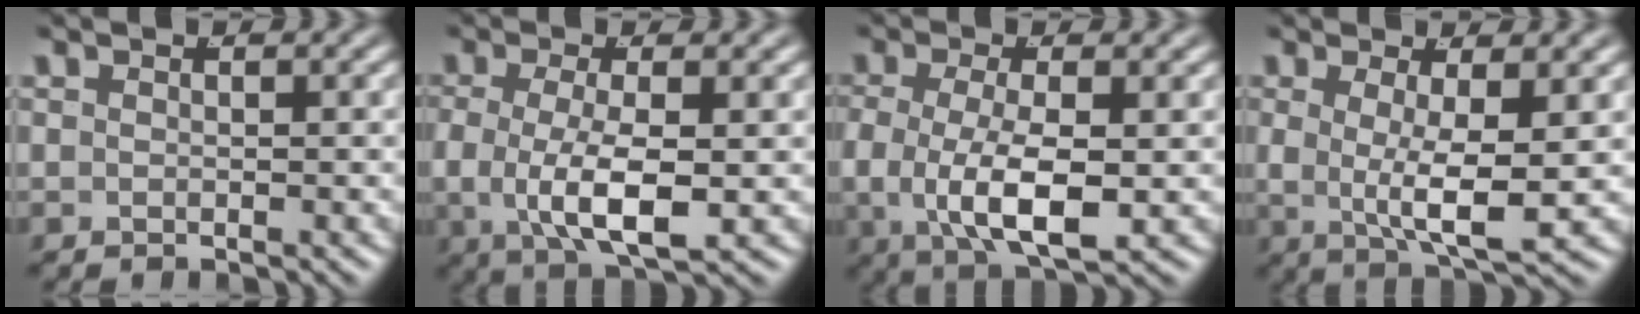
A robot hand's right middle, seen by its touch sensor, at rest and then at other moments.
{"total": 6.2, "force": [-0.6, 3.0, 5.4], "torque": [-0.114, -0.019, -0.001]}
{"total": 6.9, "force": [-0.8, 3.6, 5.8], "torque": [-0.122, -0.020, -0.002]}
{"total": 6.3, "force": [0.4, 2.3, 5.8], "torque": [-0.100, -0.016, 0.014]}